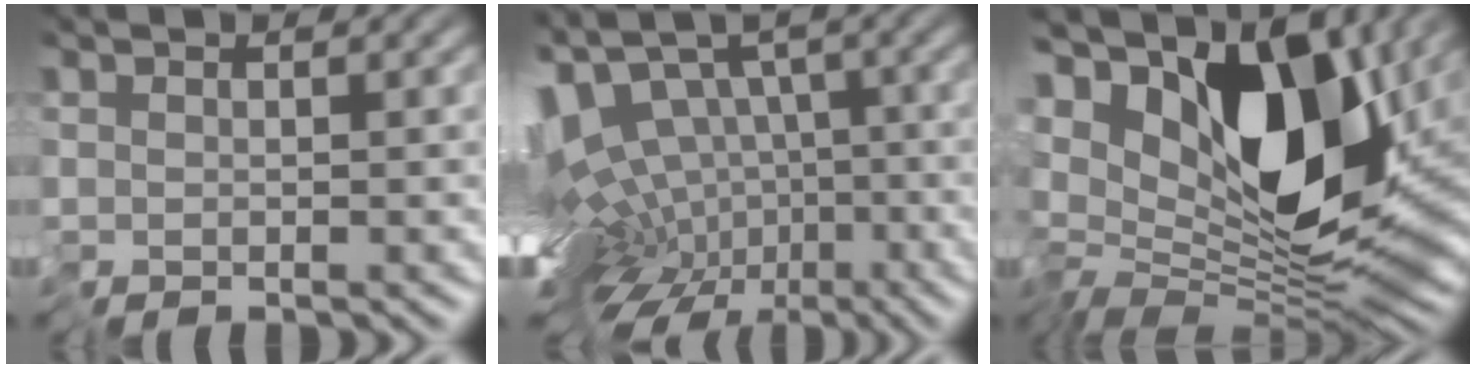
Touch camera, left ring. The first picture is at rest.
{"total": 13.3, "force": [-2.4, 8.4, 10.0], "torque": [-0.179, 0.012, -0.001]}
{"total": 14.5, "force": [3.0, 7.1, 12.3], "torque": [-0.206, 0.009, 0.036]}